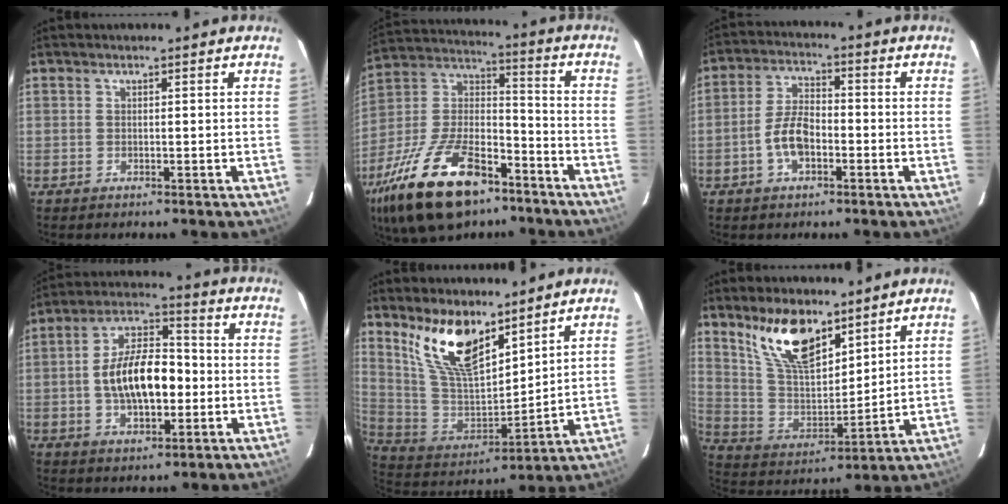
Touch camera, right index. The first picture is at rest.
{"total": 25.6, "force": [-15.4, 11.9, 16.6], "torque": [-0.335, -0.007, -0.260]}
{"total": 6.9, "force": [-2.6, 3.5, 5.4], "torque": [-0.112, 0.011, -0.043]}
{"total": 13.8, "force": [-1.6, 6.8, 11.8], "torque": [-0.214, 0.019, -0.024]}
{"total": 16.0, "force": [10.9, 6.3, 9.9], "torque": [-0.193, -0.001, 0.226]}
{"total": 15.1, "force": [10.2, 6.3, 9.2], "torque": [-0.174, -0.002, 0.206]}